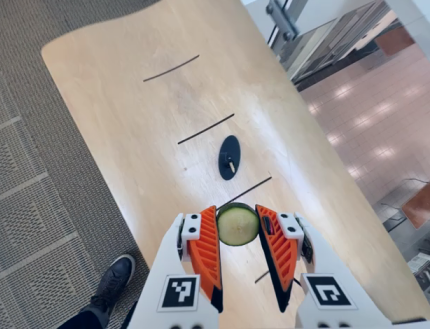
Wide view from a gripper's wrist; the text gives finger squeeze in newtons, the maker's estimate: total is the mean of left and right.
{"total": 7.7, "left": 7.9, "right": 7.6}